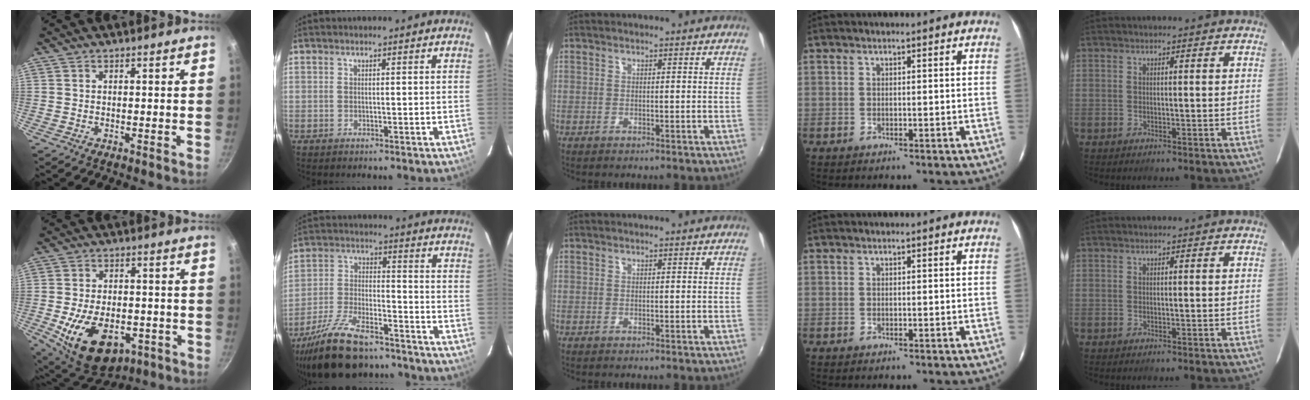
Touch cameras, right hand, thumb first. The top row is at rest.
{"thumb": {"total": 16.8, "force": [-5.6, 10.4, 12.0], "torque": [-0.178, 0.002, -0.074]}, "index": {"total": 19.2, "force": [-15.5, 6.8, 9.1], "torque": [-0.191, -0.015, -0.254]}}